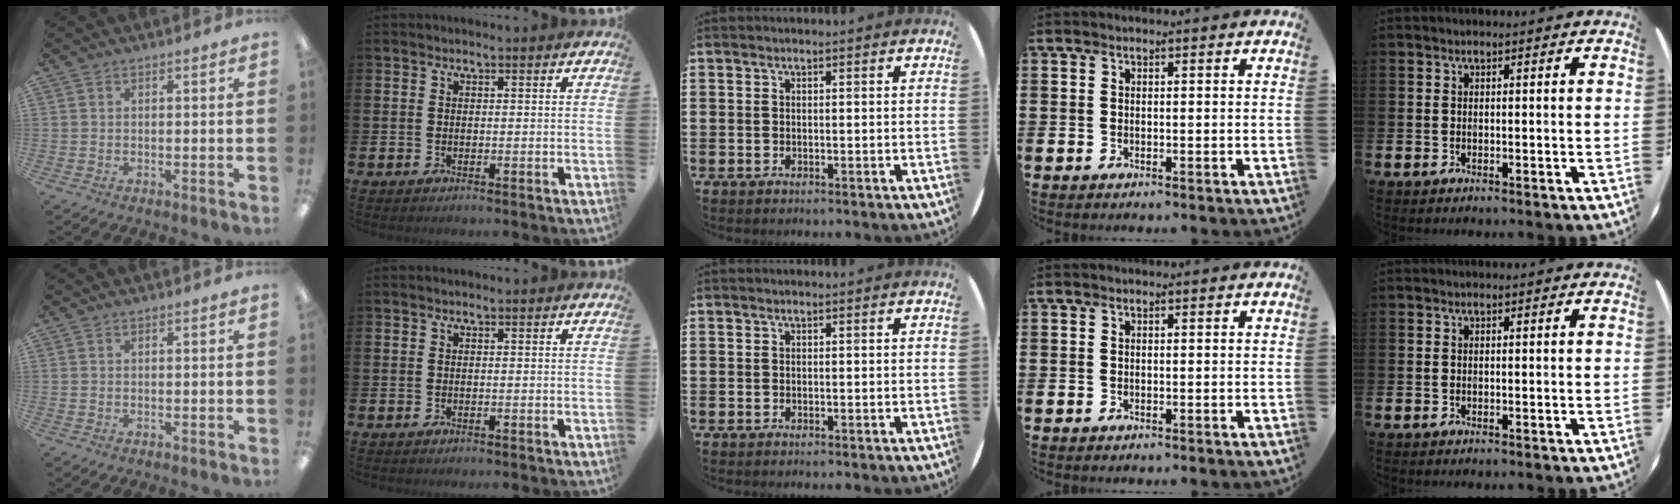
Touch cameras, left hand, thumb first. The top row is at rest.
{}